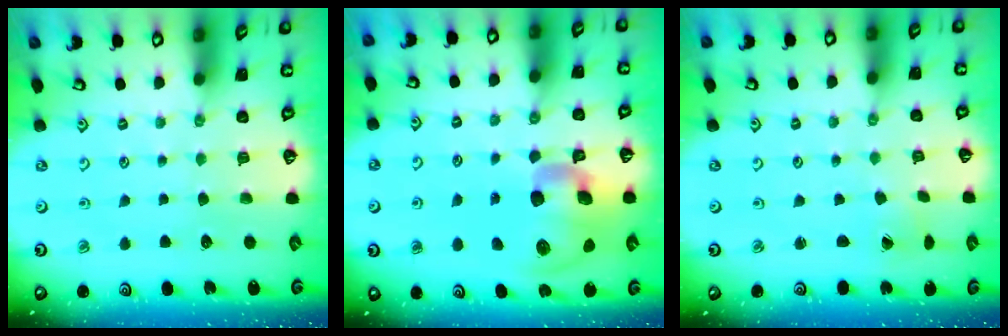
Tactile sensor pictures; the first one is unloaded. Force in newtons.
{"total": 17.1, "press": 16.9, "slide": 2.7}
{"total": 1.2, "press": 1.2, "slide": 0.1}